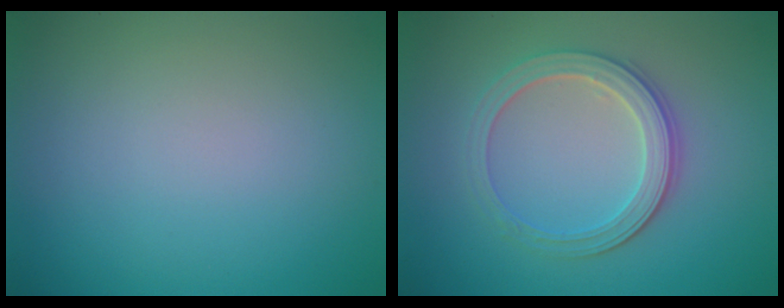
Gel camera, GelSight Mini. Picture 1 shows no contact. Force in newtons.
{"total": 3.9, "press": 3.3, "slide": 2.0}